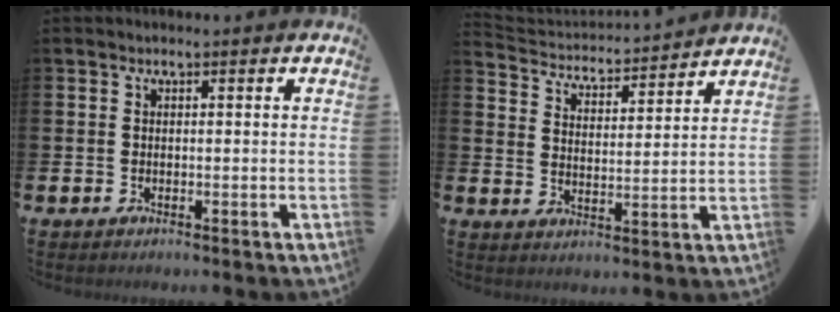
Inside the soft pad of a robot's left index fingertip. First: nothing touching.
{"total": 3.6, "force": [3.5, 1.0, 0.0], "torque": [-0.023, -0.039, 0.054]}